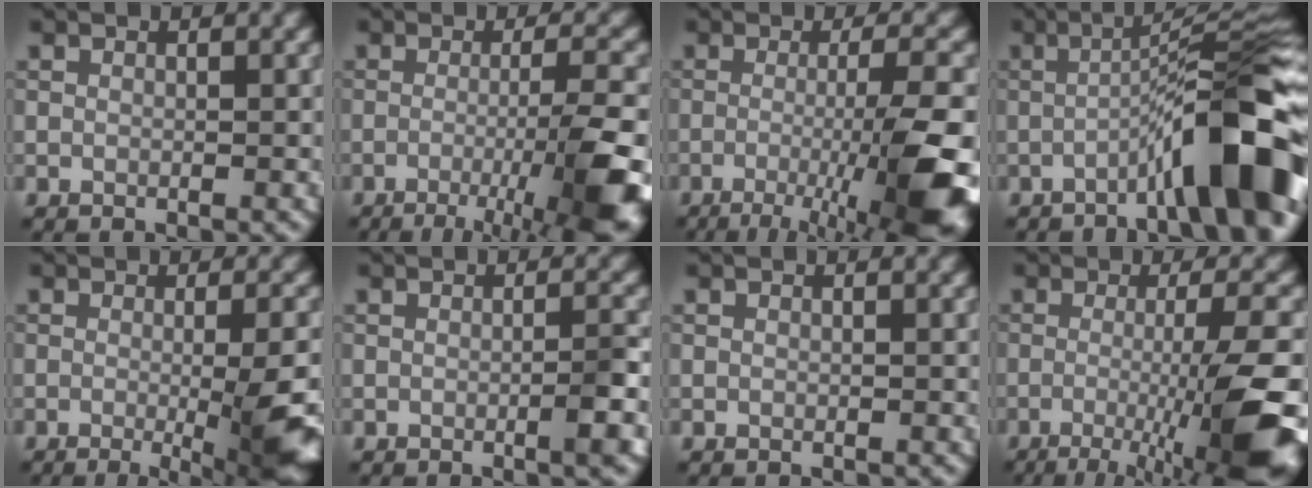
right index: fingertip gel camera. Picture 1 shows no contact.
{"total": 9.6, "force": [-3.7, 2.0, 8.6], "torque": [-0.114, 0.003, -0.056]}
{"total": 10.8, "force": [-3.7, 2.1, 9.9], "torque": [-0.132, 0.000, -0.061]}
{"total": 10.5, "force": [-4.0, 1.4, 9.6], "torque": [-0.127, 0.027, -0.067]}
{"total": 8.7, "force": [-1.8, 2.0, 8.2], "torque": [-0.101, -0.011, -0.018]}
{"total": 2.2, "force": [-0.7, 0.2, 2.1], "torque": [-0.027, 0.005, -0.014]}
{"total": 0.0}
{"total": 10.6, "force": [-3.4, 1.9, 9.9], "torque": [-0.131, -0.001, -0.059]}